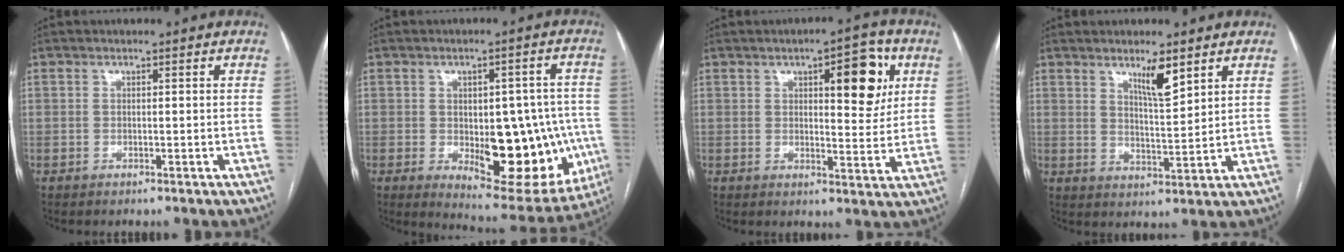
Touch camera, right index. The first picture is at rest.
{"total": 17.0, "force": [-2.9, 7.6, 14.9], "torque": [-0.175, 0.007, -0.016]}
{"total": 9.3, "force": [3.5, 3.0, 8.1], "torque": [-0.104, 0.007, 0.047]}
{"total": 5.4, "force": [3.5, 0.7, 4.1], "torque": [-0.072, -0.007, 0.063]}